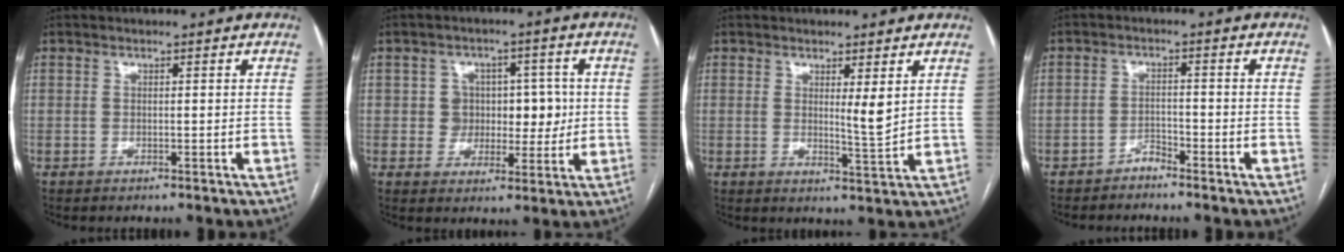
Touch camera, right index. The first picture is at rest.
{"total": 6.2, "force": [0.6, 5.7, 2.5], "torque": [-0.014, 0.025, 0.012]}
{"total": 3.5, "force": [1.3, 0.2, 3.3], "torque": [-0.055, -0.014, 0.025]}
{"total": 2.0, "force": [-1.8, 0.6, 0.4], "torque": [0.003, 0.002, -0.032]}